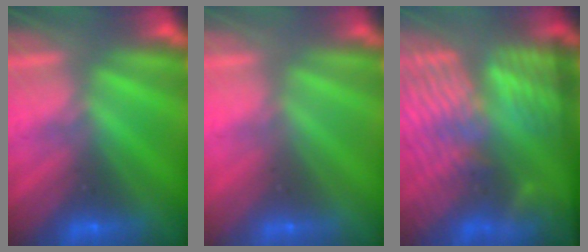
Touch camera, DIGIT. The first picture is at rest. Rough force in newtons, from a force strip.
{"total": 2.8}
{"total": 7.5}